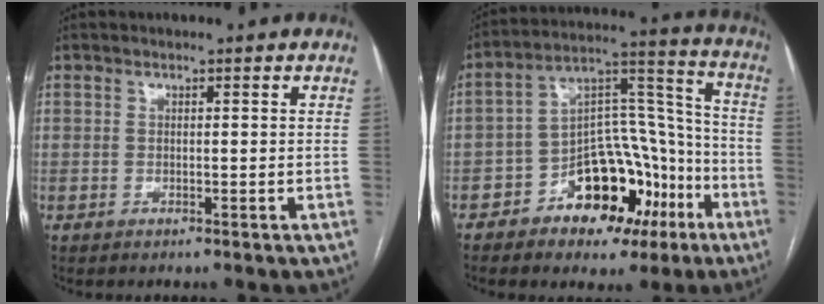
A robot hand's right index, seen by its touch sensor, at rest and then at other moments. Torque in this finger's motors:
{"motor_torque": [1.34, -0.80, 0.85, 0.18]}